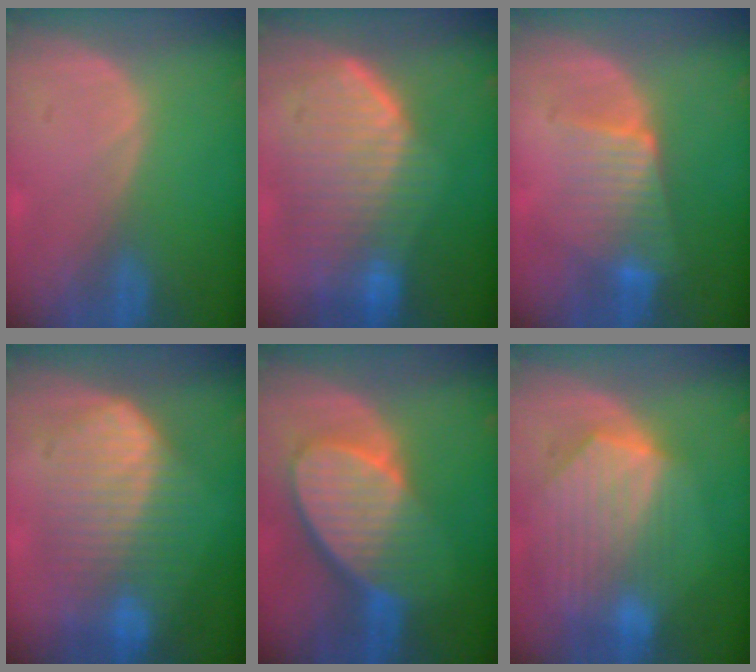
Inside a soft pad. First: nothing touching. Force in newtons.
{"total": 10.5, "press": 9.1, "slide": 5.2}
{"total": 6.4, "press": 6.1, "slide": 2.2}
{"total": 10.0, "press": 10.0, "slide": 0.6}
{"total": 10.0, "press": 8.8, "slide": 4.7}
{"total": 9.8, "press": 8.6, "slide": 4.7}